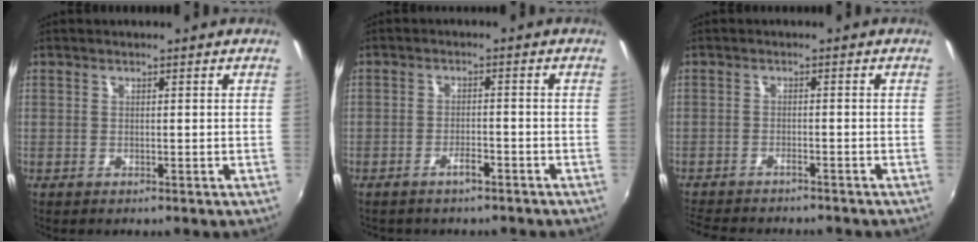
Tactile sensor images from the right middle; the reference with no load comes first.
{"total": 2.1, "force": [-1.5, 0.8, 1.2], "torque": [-0.028, 0.003, -0.023]}
{"total": 8.1, "force": [-7.3, 1.6, 3.2], "torque": [-0.084, -0.018, -0.116]}